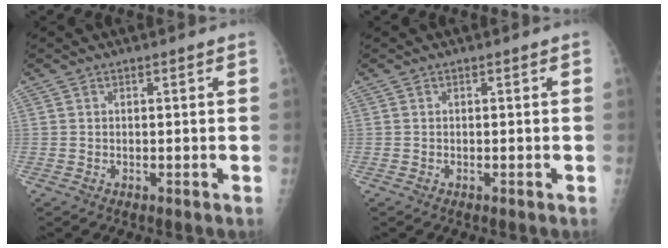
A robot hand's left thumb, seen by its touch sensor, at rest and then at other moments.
{"total": 0.0}